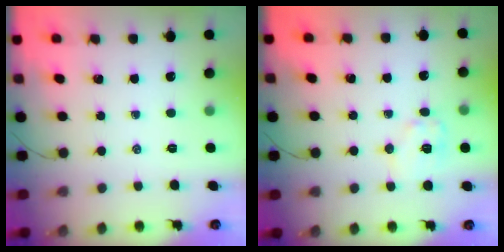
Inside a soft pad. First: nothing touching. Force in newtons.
{"total": 7.4, "press": 7.4, "slide": 0.8}